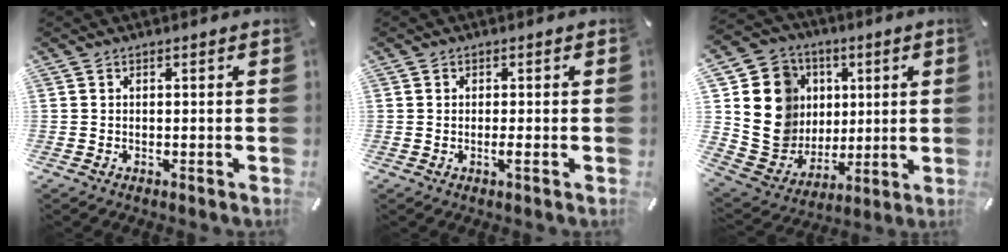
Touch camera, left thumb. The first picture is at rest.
{"total": 1.1, "force": [-0.3, 0.4, 1.0], "torque": [-0.019, -0.001, -0.007]}
{"total": 16.6, "force": [2.7, 15.7, 4.5], "torque": [-0.073, -0.013, 0.073]}